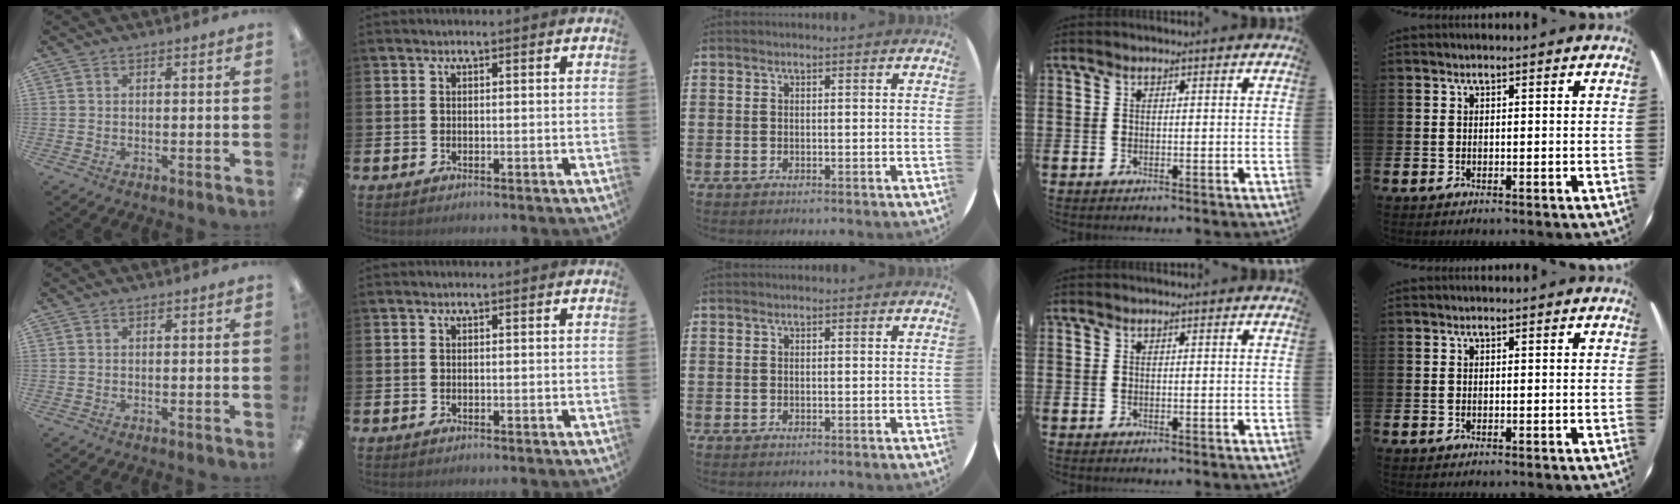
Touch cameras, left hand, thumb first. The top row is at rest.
{}